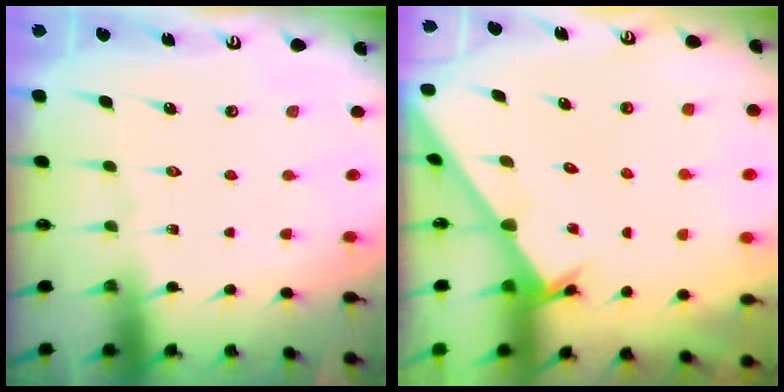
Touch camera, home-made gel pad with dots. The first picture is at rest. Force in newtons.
{"total": 3.5, "press": 3.5, "slide": 0.4}